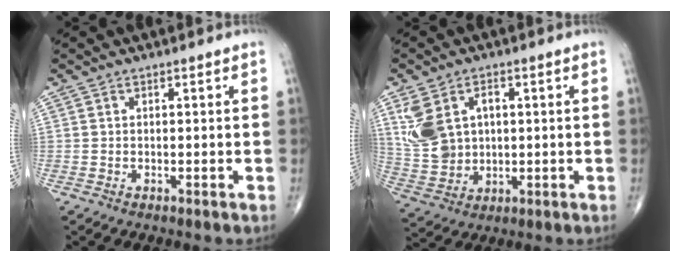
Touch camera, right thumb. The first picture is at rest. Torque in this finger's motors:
{"motor_torque": [0.04, 0.29, 0.72, 0.55, 0.03]}